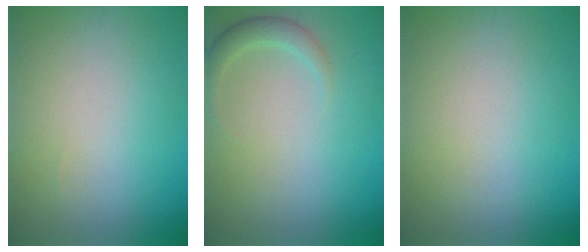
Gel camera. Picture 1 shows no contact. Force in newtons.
{"total": 1.9, "press": 1.9, "slide": 0.1}
{"total": 0.0}